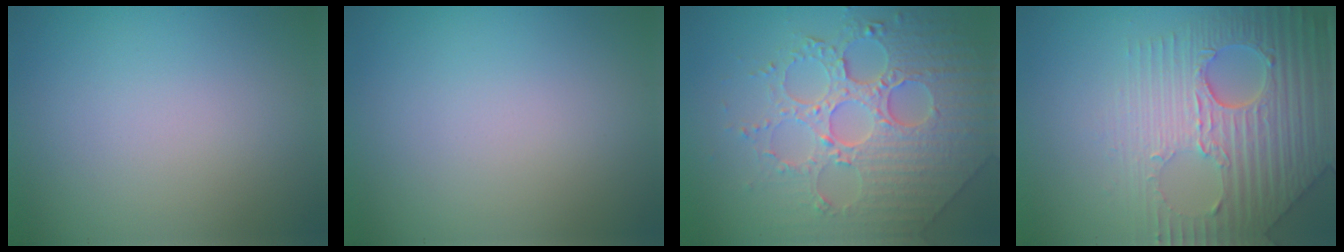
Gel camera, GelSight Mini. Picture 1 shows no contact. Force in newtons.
{"total": 0.0}
{"total": 8.1, "press": 6.0, "slide": 5.4}
{"total": 6.7, "press": 5.5, "slide": 4.0}